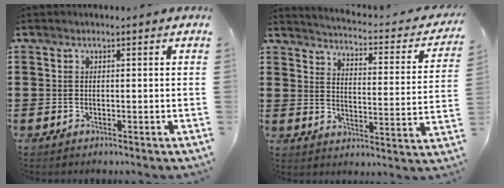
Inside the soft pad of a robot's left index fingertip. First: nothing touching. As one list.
[{"total": 2.6, "force": [2.5, -0.2, 0.8], "torque": [-0.035, -0.030, 0.032]}]